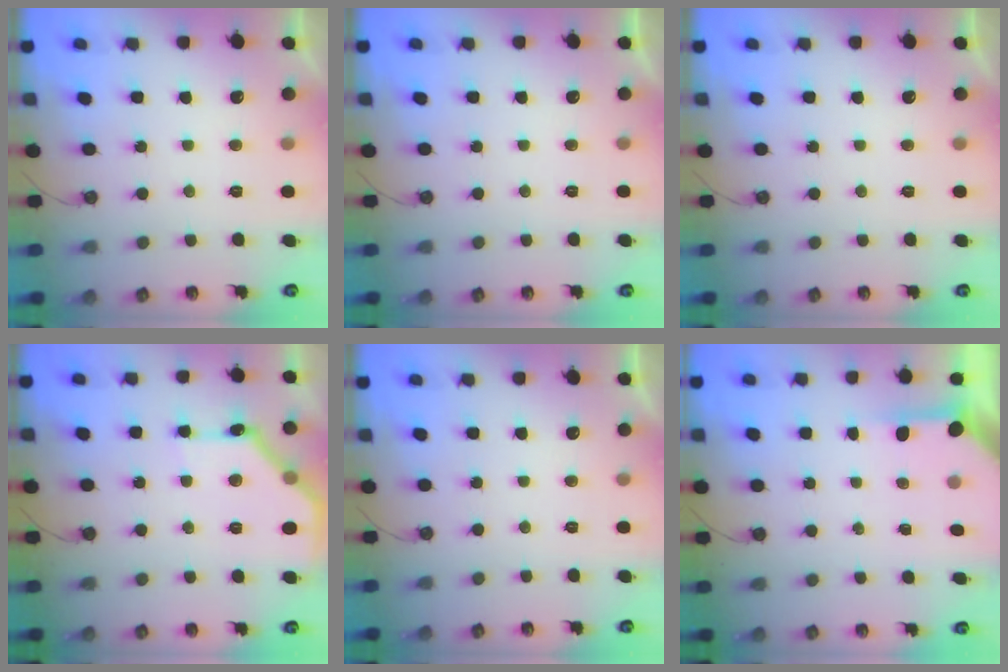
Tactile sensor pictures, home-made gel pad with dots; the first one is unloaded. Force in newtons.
{"total": 0.0}
{"total": 0.0}
{"total": 15.3, "press": 15.3, "slide": 0.3}
{"total": 0.0}
{"total": 3.8, "press": 3.8, "slide": 0.4}